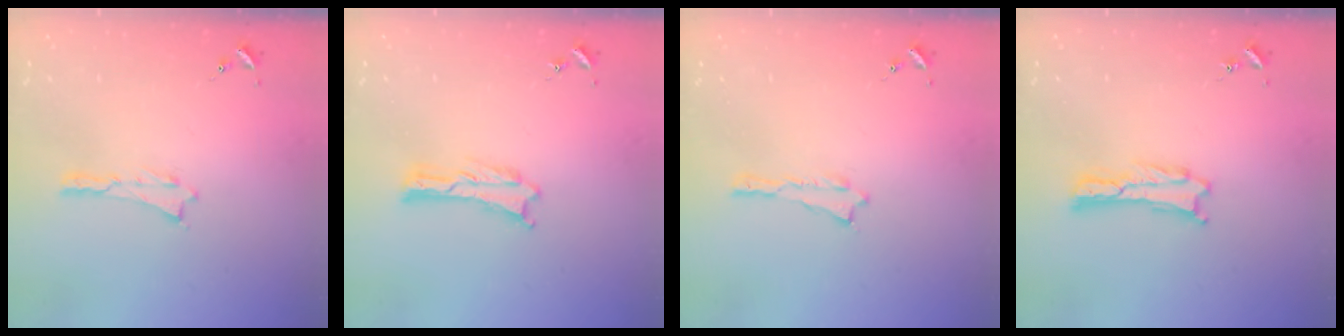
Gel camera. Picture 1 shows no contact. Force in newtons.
{"total": 0.0}
{"total": 0.0}
{"total": 0.7, "press": 0.7, "slide": 0.2}